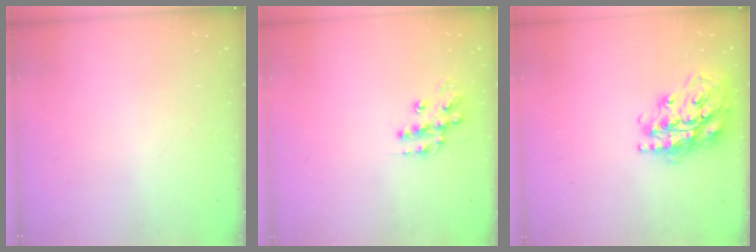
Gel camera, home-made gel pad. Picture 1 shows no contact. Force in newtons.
{"total": 10.6, "press": 10.6, "slide": 0.6}
{"total": 20.3, "press": 20.3, "slide": 1.6}